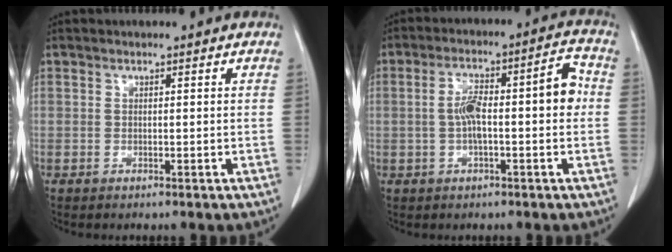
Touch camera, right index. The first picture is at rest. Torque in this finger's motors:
{"motor_torque": [0.31, 0.07, 0.20, 0.06]}